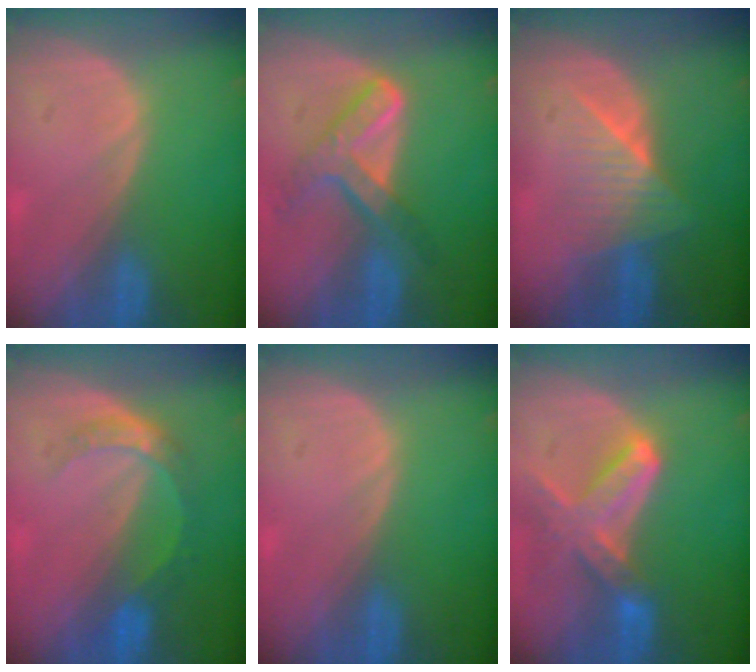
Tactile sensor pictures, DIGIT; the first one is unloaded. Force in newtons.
{"total": 7.3, "press": 6.1, "slide": 4.0}
{"total": 6.6, "press": 5.9, "slide": 2.9}
{"total": 5.1, "press": 4.6, "slide": 2.3}
{"total": 0.0}
{"total": 7.7, "press": 6.8, "slide": 3.5}